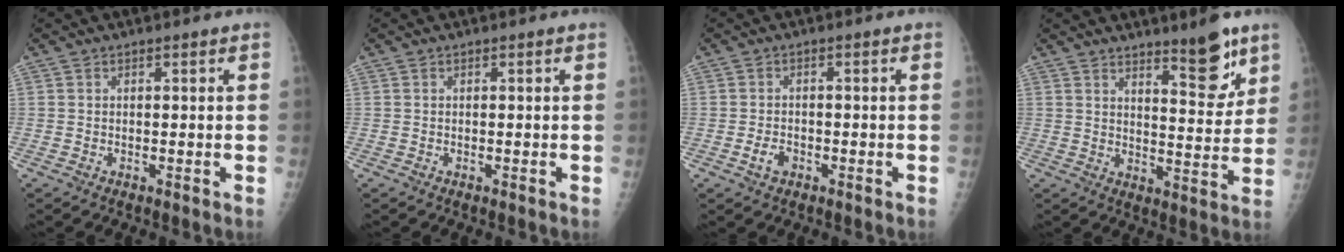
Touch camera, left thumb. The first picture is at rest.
{"total": 0.0}
{"total": 2.6, "force": [-1.2, 1.7, 1.5], "torque": [-0.027, 0.007, -0.020]}
{"total": 9.2, "force": [6.5, 2.3, 6.2], "torque": [-0.069, -0.054, 0.100]}